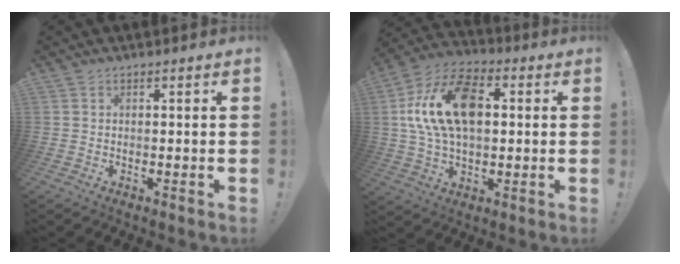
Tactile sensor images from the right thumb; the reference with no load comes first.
{"total": 19.8, "force": [3.5, 12.2, 15.2], "torque": [-0.274, 0.004, 0.061]}